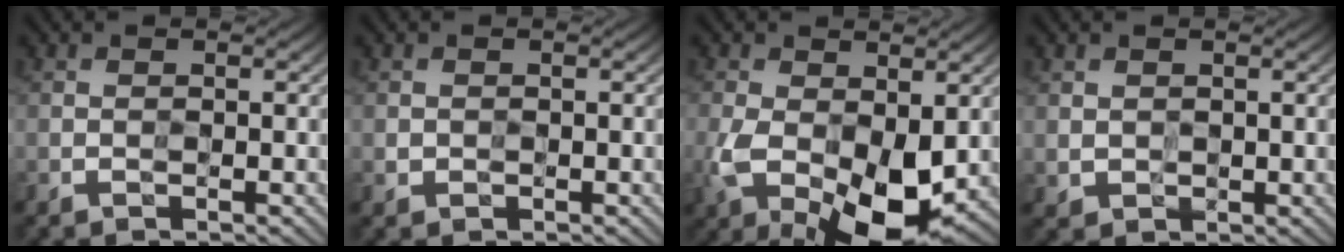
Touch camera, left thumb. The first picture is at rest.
{"total": 1.2, "force": [-0.2, 1.1, 0.4], "torque": [-0.007, -0.007, -0.003]}
{"total": 11.8, "force": [-3.0, 6.7, 9.3], "torque": [-0.194, -0.045, -0.033]}
{"total": 2.0, "force": [0.8, 1.6, 0.9], "torque": [-0.026, -0.005, 0.017]}